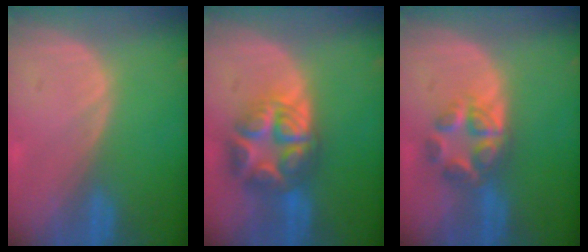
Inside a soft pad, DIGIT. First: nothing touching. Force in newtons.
{"total": 8.6, "press": 8.6, "slide": 0.6}
{"total": 6.2, "press": 5.5, "slide": 2.8}